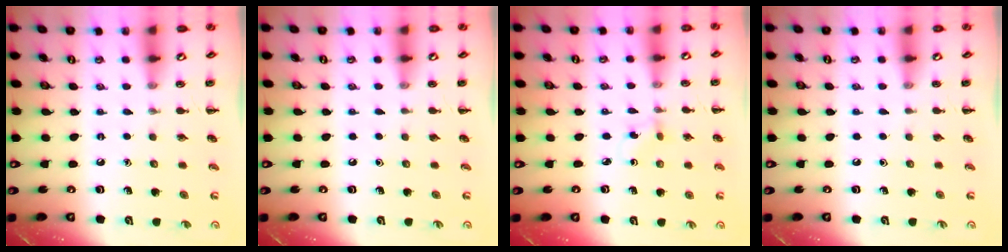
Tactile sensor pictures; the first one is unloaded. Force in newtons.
{"total": 0.0}
{"total": 2.1, "press": 1.9, "slide": 0.9}
{"total": 0.0}